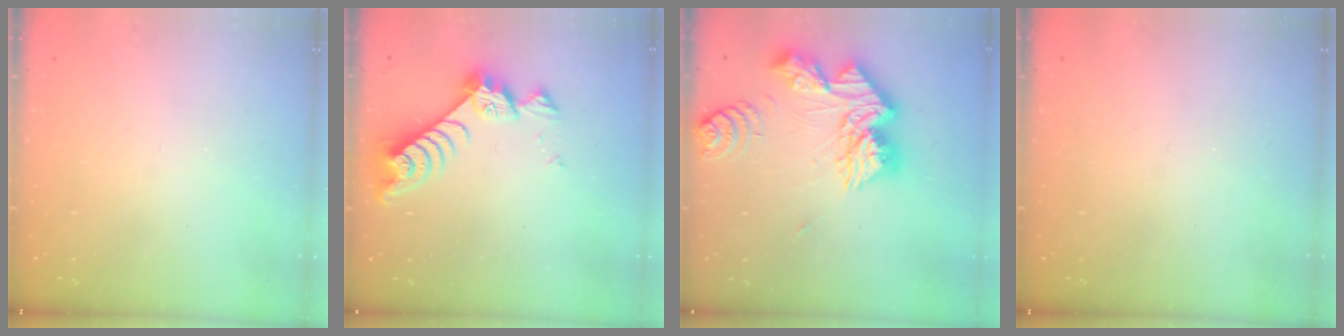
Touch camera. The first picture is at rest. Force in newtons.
{"total": 8.8, "press": 8.8, "slide": 0.8}
{"total": 19.9, "press": 19.8, "slide": 1.7}
{"total": 0.0}